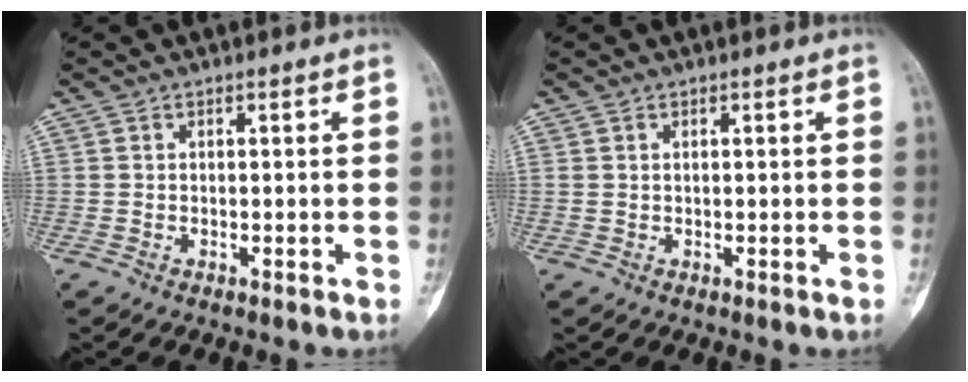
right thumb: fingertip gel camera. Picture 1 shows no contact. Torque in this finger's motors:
{"motor_torque": [-0.20, -0.02, 0.32, 0.07, -0.10]}